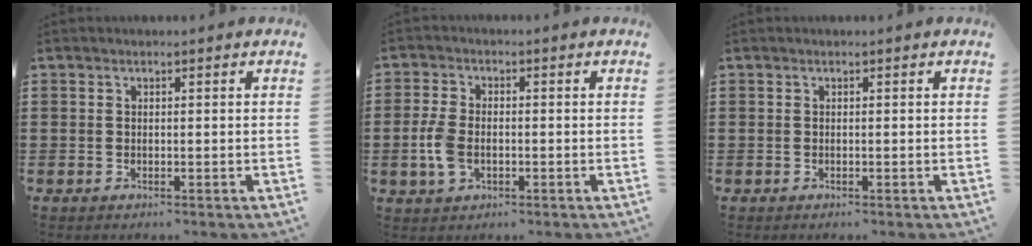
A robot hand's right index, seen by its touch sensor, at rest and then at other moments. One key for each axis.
{"total": 4.8, "fx": -1.0, "fy": 2.9, "fz": 3.7, "tx": -0.097, "ty": -0.005, "tz": -0.024}
{"total": 0.0}